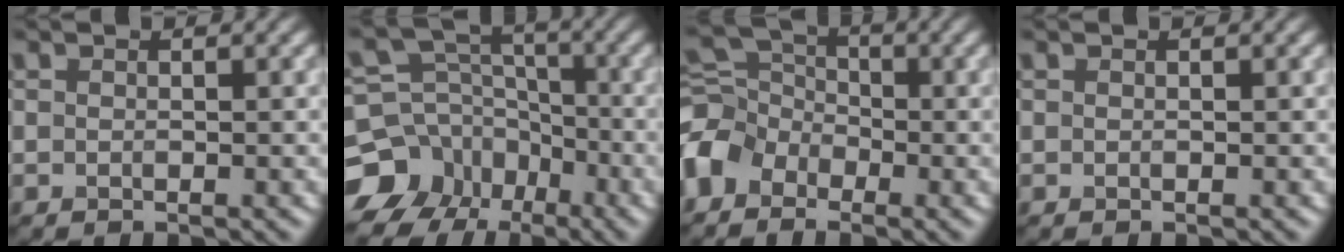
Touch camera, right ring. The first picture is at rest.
{"total": 11.1, "force": [-6.7, 8.5, 2.3], "torque": [-0.061, -0.011, -0.127]}
{"total": 5.1, "force": [-3.0, 3.5, 2.1], "torque": [-0.050, 0.006, -0.083]}
{"total": 0.0}